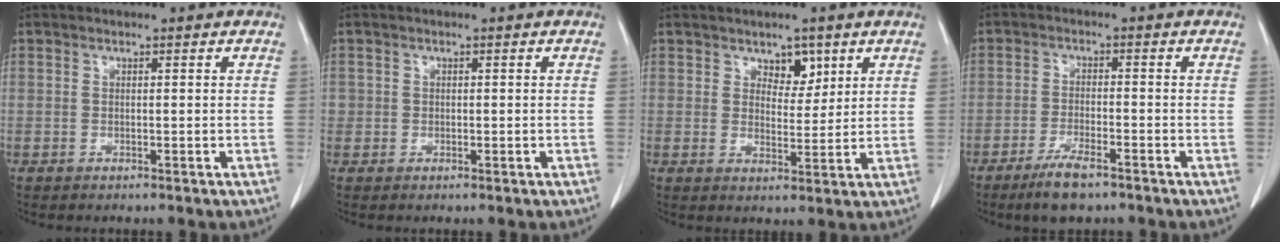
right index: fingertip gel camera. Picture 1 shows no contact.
{"total": 1.1, "force": [0.0, 1.0, 0.2], "torque": [0.003, 0.007, 0.004]}
{"total": 3.9, "force": [2.4, 2.3, 2.2], "torque": [-0.024, -0.002, 0.039]}
{"total": 5.6, "force": [-4.1, 1.2, 3.7], "torque": [-0.079, -0.008, -0.070]}